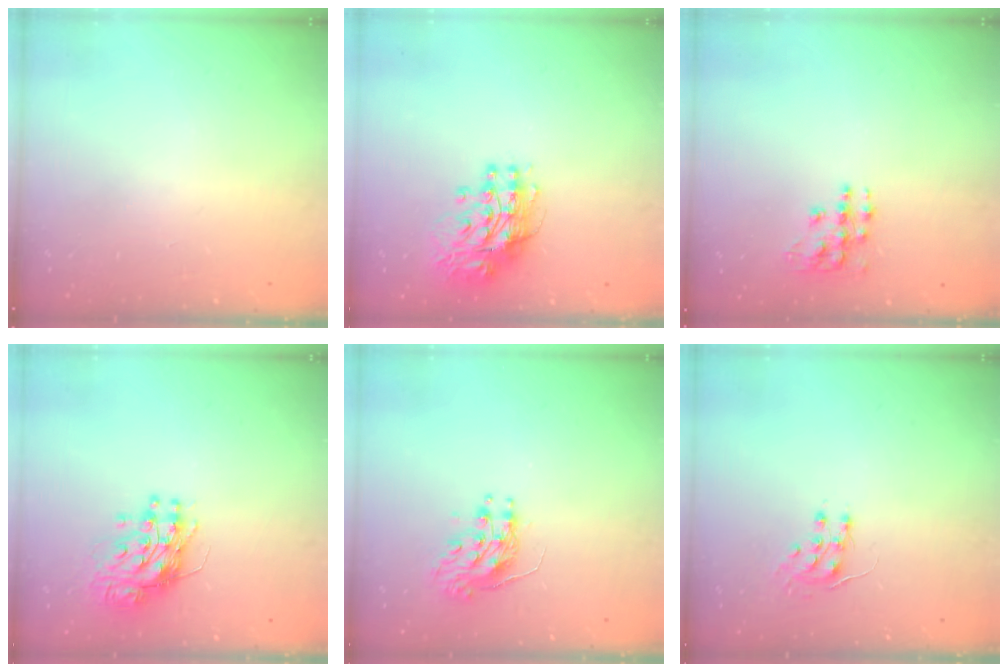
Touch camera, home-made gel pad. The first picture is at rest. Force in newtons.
{"total": 12.3, "press": 12.2, "slide": 1.1}
{"total": 10.0, "press": 10.0, "slide": 0.7}
{"total": 11.5, "press": 11.4, "slide": 1.3}
{"total": 9.3, "press": 9.3, "slide": 0.8}
{"total": 7.4, "press": 7.4, "slide": 0.7}